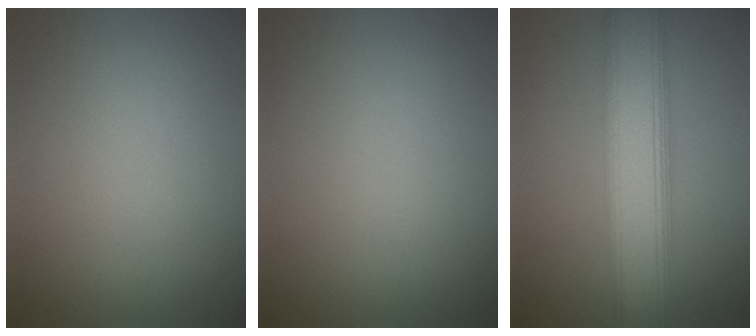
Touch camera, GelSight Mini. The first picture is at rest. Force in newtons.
{"total": 0.0}
{"total": 8.8, "press": 8.8, "slide": 0.2}